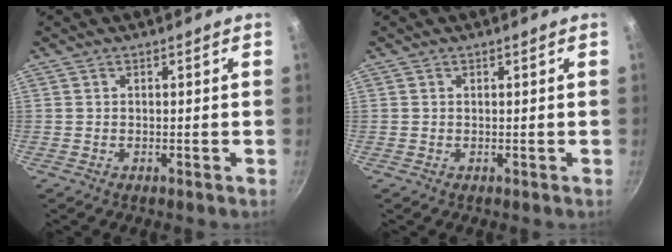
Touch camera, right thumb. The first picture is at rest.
{"total": 0.0}